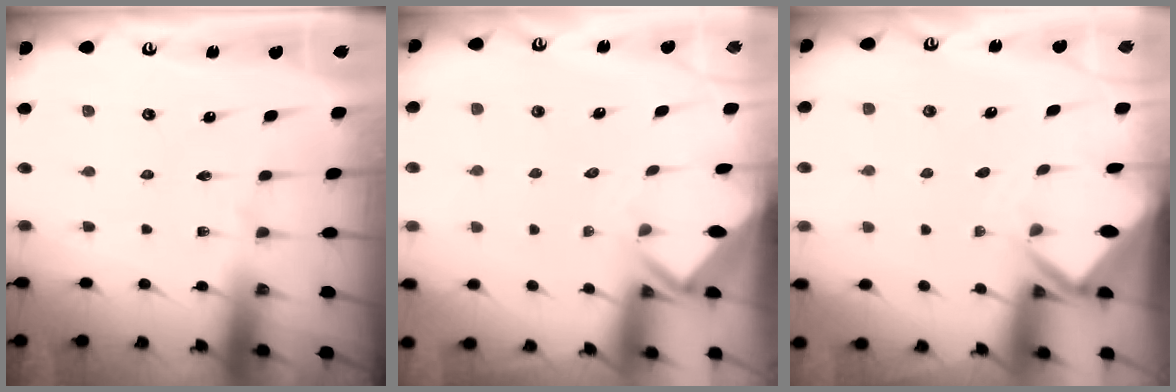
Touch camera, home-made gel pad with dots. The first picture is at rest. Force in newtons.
{"total": 2.8, "press": 2.8, "slide": 0.2}
{"total": 3.0, "press": 3.0, "slide": 0.2}